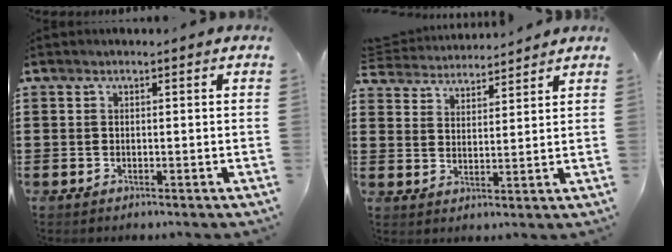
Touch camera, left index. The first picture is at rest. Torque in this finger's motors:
{"motor_torque": [0.30, 0.31, -0.30, -0.10]}